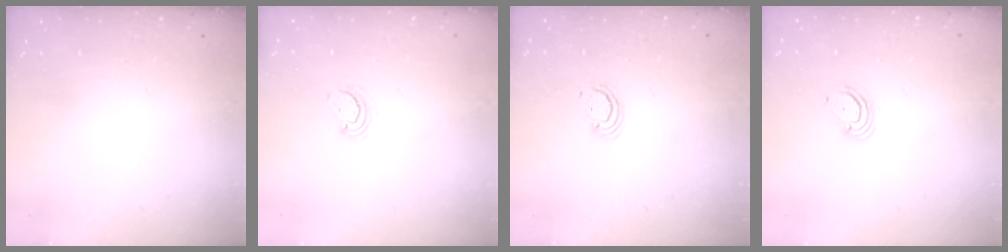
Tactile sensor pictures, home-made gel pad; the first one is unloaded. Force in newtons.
{"total": 4.0, "press": 4.0, "slide": 0.4}
{"total": 2.6, "press": 2.5, "slide": 0.3}
{"total": 4.4, "press": 4.4, "slide": 0.4}